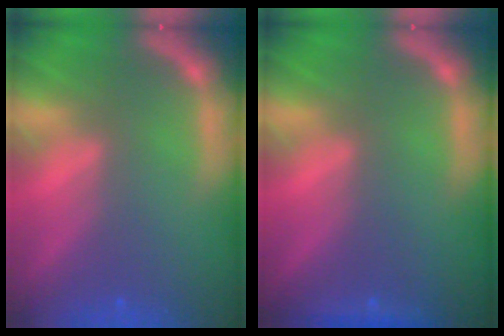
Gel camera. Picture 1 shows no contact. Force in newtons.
{"total": 0.9}